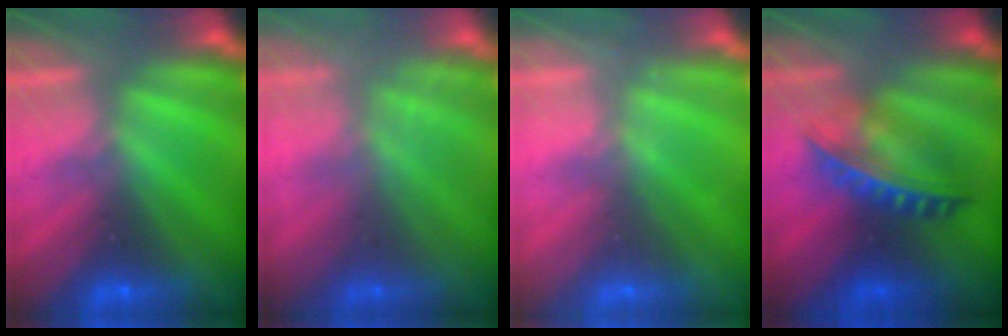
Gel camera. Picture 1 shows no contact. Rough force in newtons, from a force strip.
{"total": 2.4}
{"total": 2.2}
{"total": 5.5}